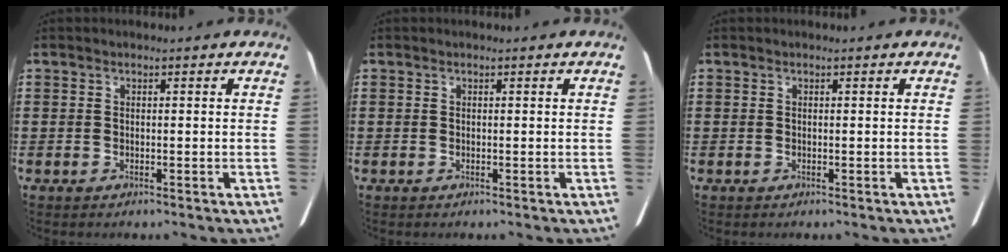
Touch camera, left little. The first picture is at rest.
{"total": 0.0}
{"total": 0.0}